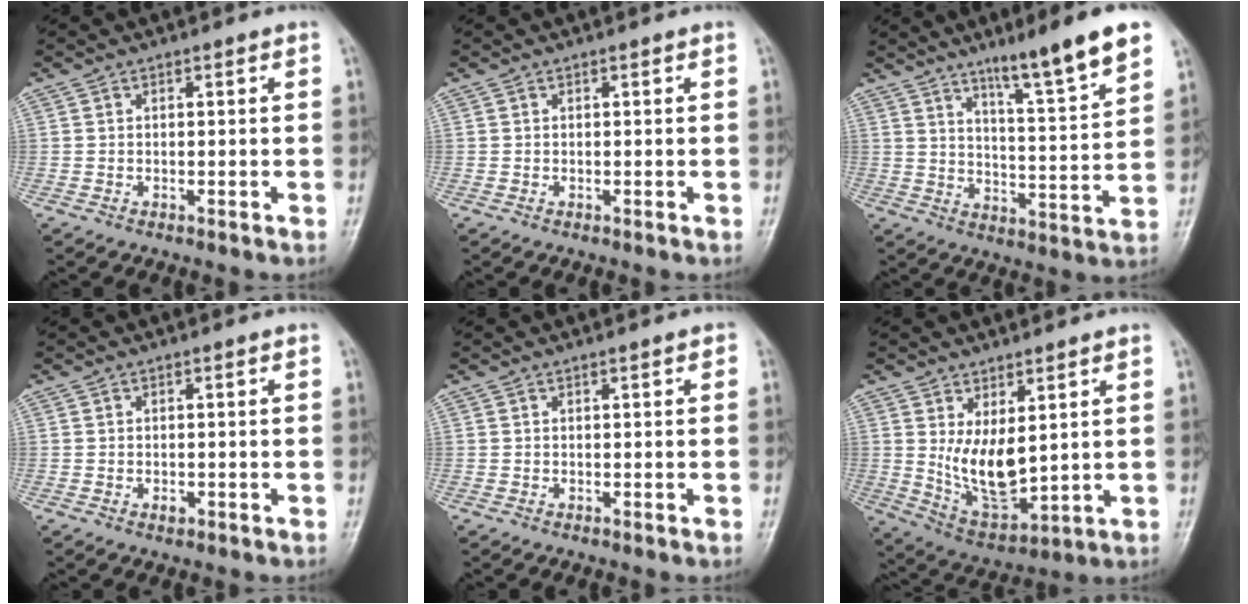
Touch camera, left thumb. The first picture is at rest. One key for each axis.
{"total": 0.0}
{"total": 13.5, "fx": 9.2, "fy": 0.9, "fz": 9.9, "tx": -0.145, "ty": -0.055, "tz": 0.146}
{"total": 1.1, "fx": -0.4, "fy": 0.7, "fz": 0.7, "tx": -0.009, "ty": 0.000, "tz": -0.005}
{"total": 0.6, "fx": 0.2, "fy": 0.3, "fz": 0.5, "tx": -0.005, "ty": 0.002, "tz": 0.001}
{"total": 10.0, "fx": 2.0, "fy": 4.9, "fz": 8.5, "tx": -0.134, "ty": -0.031, "tz": 0.060}